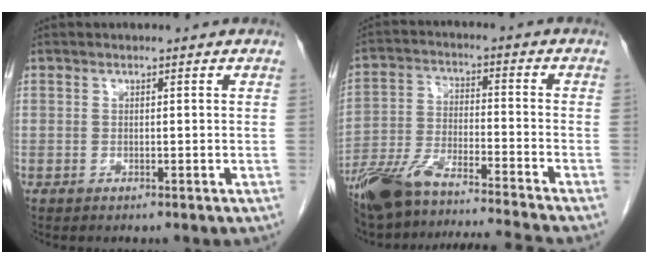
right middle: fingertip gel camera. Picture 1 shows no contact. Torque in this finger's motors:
{"motor_torque": [1.13, -1.01, 0.84, 0.18]}